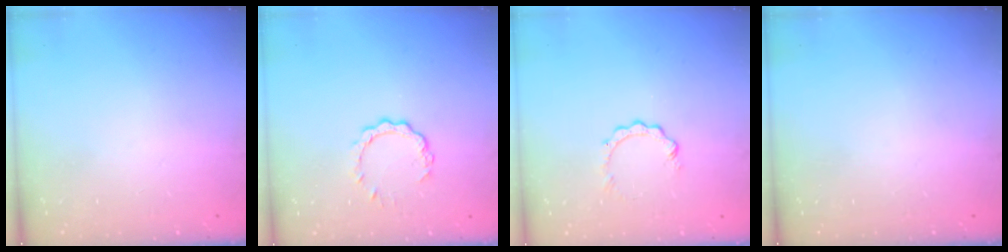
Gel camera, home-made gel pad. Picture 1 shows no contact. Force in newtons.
{"total": 5.0, "press": 4.9, "slide": 0.6}
{"total": 3.3, "press": 3.3, "slide": 0.4}
{"total": 0.0}